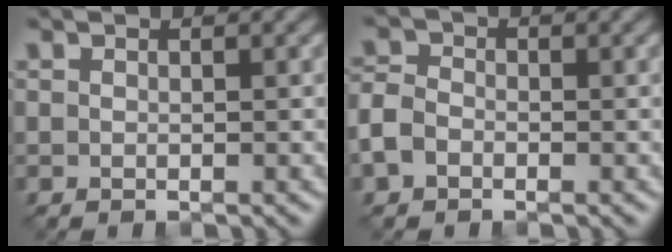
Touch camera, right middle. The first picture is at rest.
{"total": 2.5, "force": [-1.1, 1.9, 1.3], "torque": [-0.028, 0.004, -0.033]}